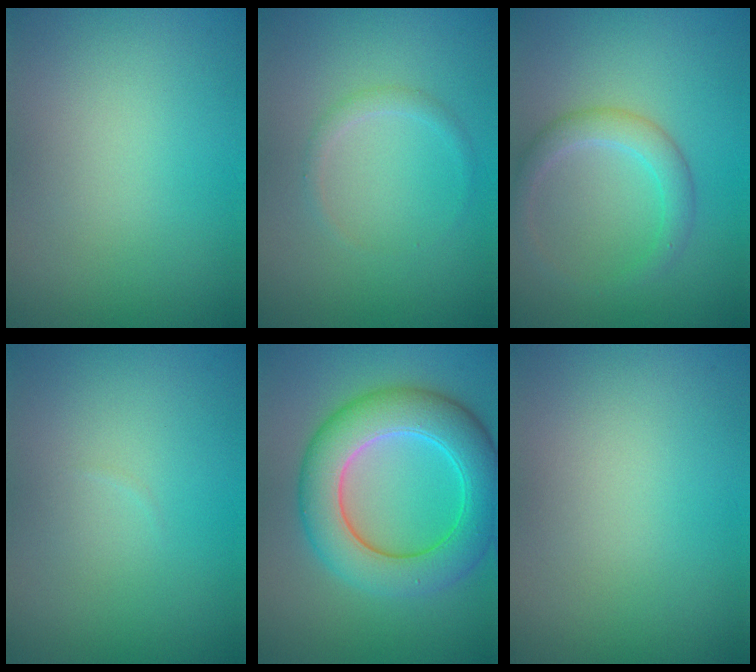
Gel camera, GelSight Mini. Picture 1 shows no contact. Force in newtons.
{"total": 1.0, "press": 1.0, "slide": 0.0}
{"total": 2.7, "press": 2.6, "slide": 0.2}
{"total": 0.0}
{"total": 8.1, "press": 8.1, "slide": 0.2}
{"total": 0.0}